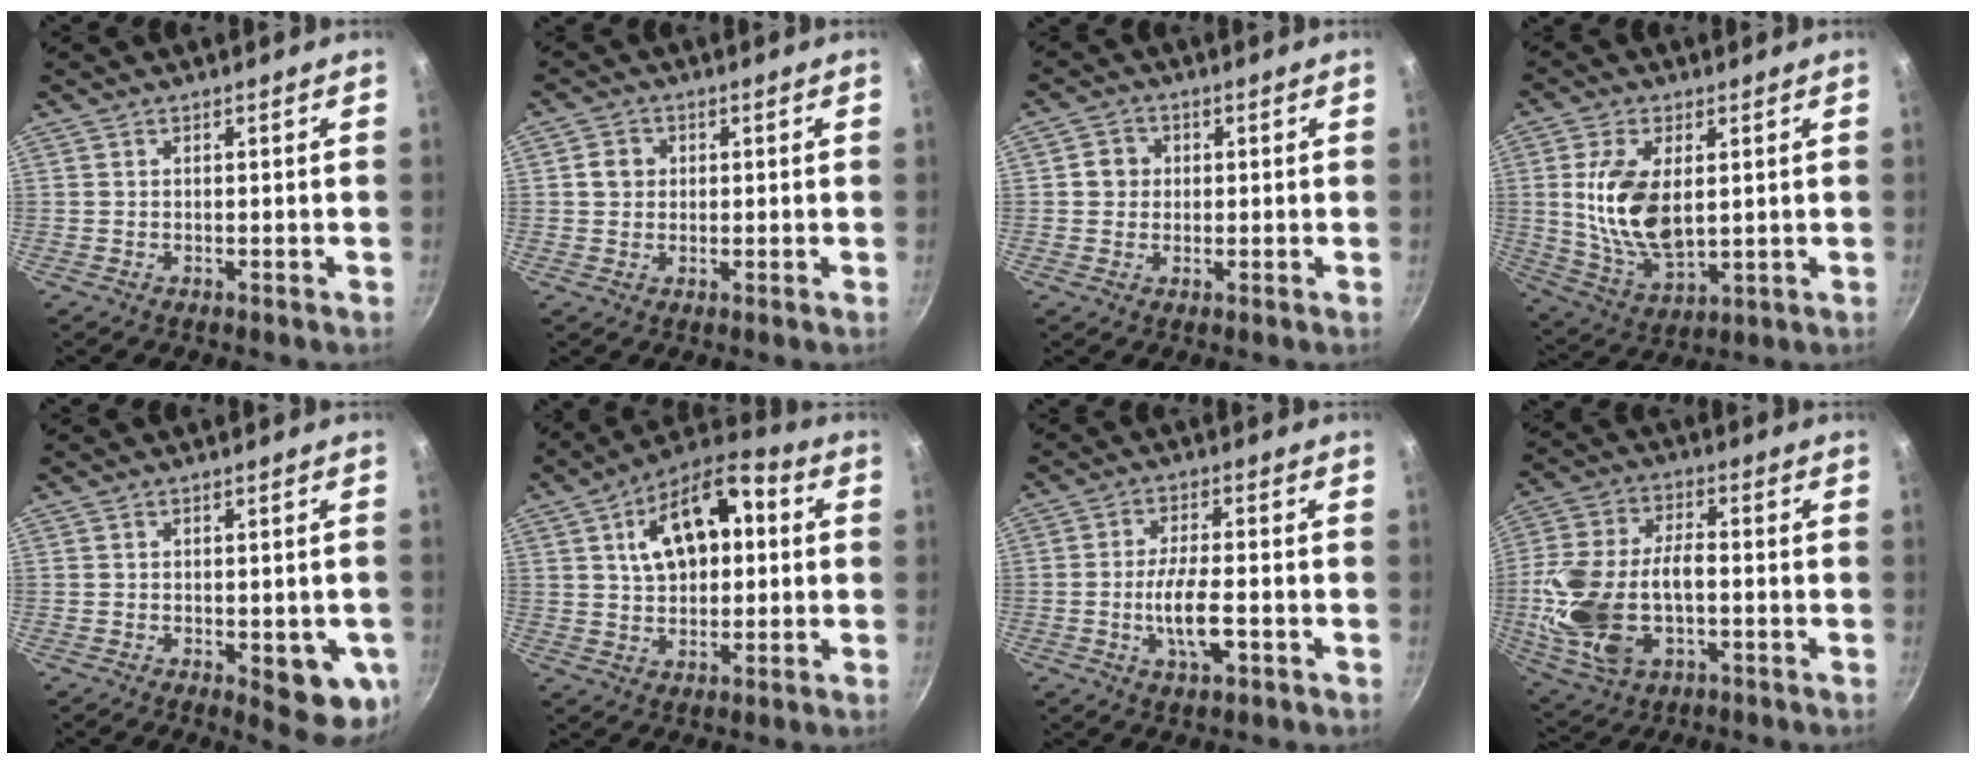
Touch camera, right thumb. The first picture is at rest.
{"total": 3.5, "force": [0.5, 3.2, 1.4], "torque": [-0.012, 0.003, 0.007]}
{"total": 3.9, "force": [0.4, 3.6, 1.3], "torque": [-0.002, 0.005, 0.003]}
{"total": 13.8, "force": [1.9, 7.4, 11.5], "torque": [-0.215, -0.018, 0.048]}
{"total": 8.9, "force": [-2.7, 3.7, 7.6], "torque": [-0.069, -0.004, -0.024]}
{"total": 15.7, "force": [3.5, 8.7, 12.6], "torque": [-0.177, 0.020, 0.049]}
{"total": 7.7, "force": [-2.1, 3.0, 6.7], "torque": [-0.126, 0.007, -0.037]}
{"total": 18.9, "force": [-3.1, 10.8, 15.2], "torque": [-0.320, 0.016, -0.046]}